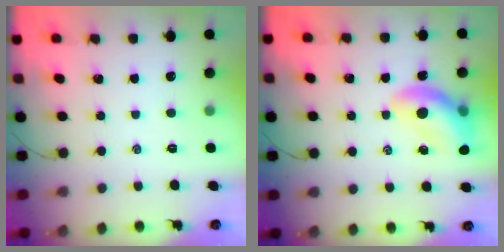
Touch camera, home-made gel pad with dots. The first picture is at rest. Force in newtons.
{"total": 12.2, "press": 11.8, "slide": 3.3}